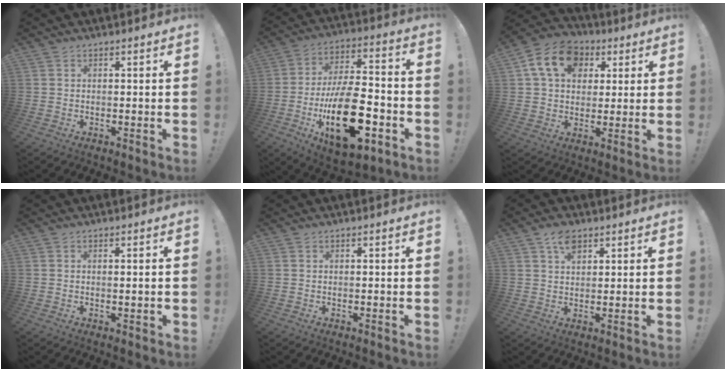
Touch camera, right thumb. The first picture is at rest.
{"total": 26.0, "force": [-8.6, 12.6, 21.0], "torque": [-0.376, 0.049, -0.126]}
{"total": 15.1, "force": [5.2, 11.5, 8.4], "torque": [-0.129, -0.001, 0.103]}
{"total": 1.2, "force": [0.2, 0.0, 1.2], "torque": [-0.018, -0.002, 0.002]}
{"total": 0.0}
{"total": 5.2, "force": [3.0, 2.8, 3.1], "torque": [-0.050, -0.007, 0.054]}